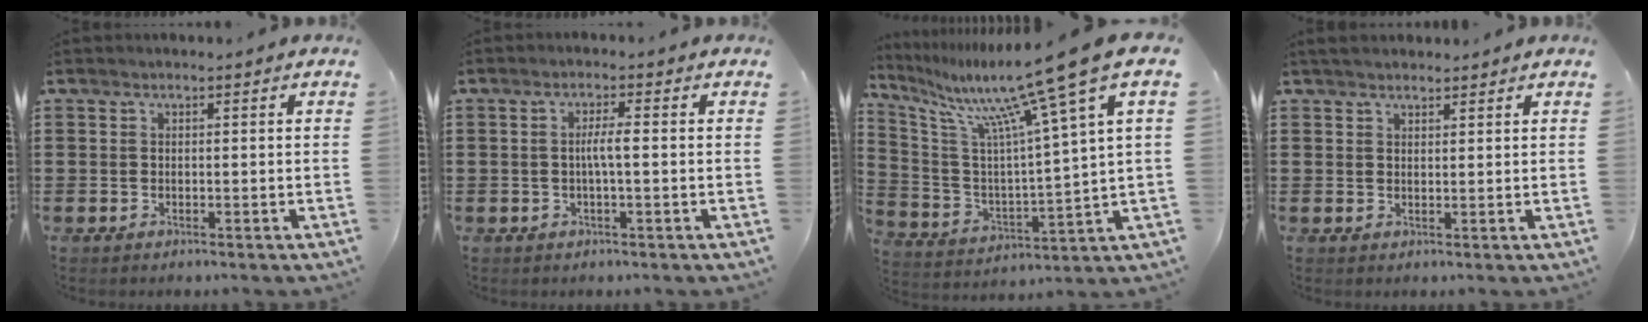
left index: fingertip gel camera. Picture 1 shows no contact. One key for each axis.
{"total": 2.8, "fx": -0.3, "fy": 0.3, "fz": 2.7, "tx": -0.052, "ty": 0.001, "tz": -0.007}
{"total": 14.0, "fx": 10.1, "fy": -0.3, "fz": 9.7, "tx": -0.208, "ty": -0.068, "tz": 0.155}
{"total": 1.7, "fx": 1.5, "fy": 0.5, "fz": 0.3, "tx": -0.009, "ty": 0.005, "tz": 0.030}